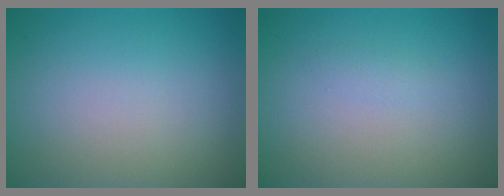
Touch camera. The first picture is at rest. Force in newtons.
{"total": 0.6, "press": 0.6, "slide": 0.0}